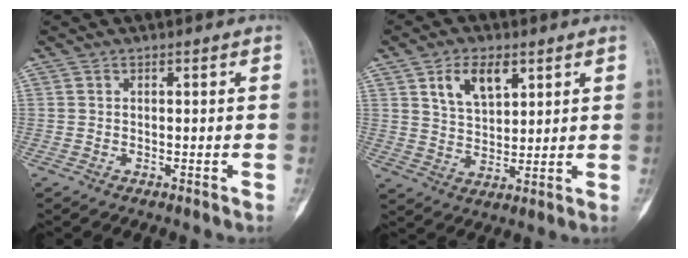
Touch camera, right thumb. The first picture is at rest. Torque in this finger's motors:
{"motor_torque": [0.02, 0.14, 0.30, -0.22, 0.05]}